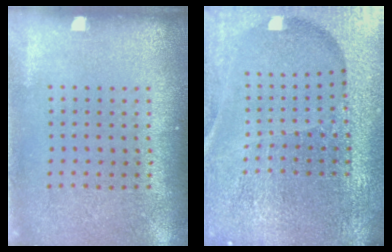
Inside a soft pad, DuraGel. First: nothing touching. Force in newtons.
{"total": 5.6, "press": 5.1, "slide": 2.3}